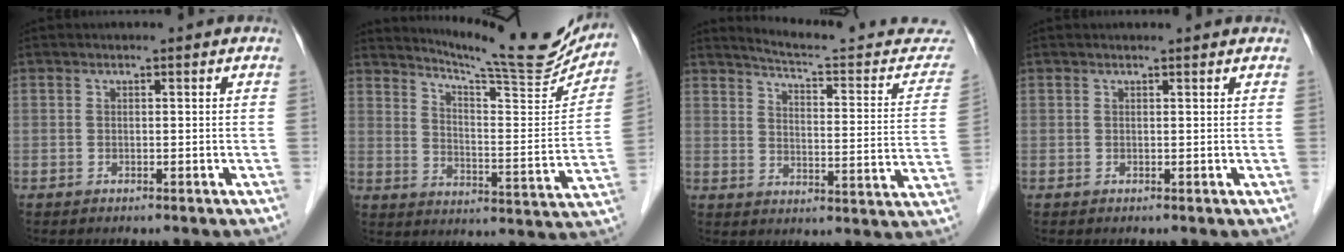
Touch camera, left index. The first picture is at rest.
{"total": 18.6, "force": [17.3, 1.2, 6.7], "torque": [-0.107, -0.062, 0.230]}
{"total": 19.0, "force": [18.2, 1.9, 5.2], "torque": [-0.062, -0.071, 0.217]}
{"total": 2.1, "force": [2.0, 0.2, 0.5], "torque": [-0.012, 0.011, 0.021]}